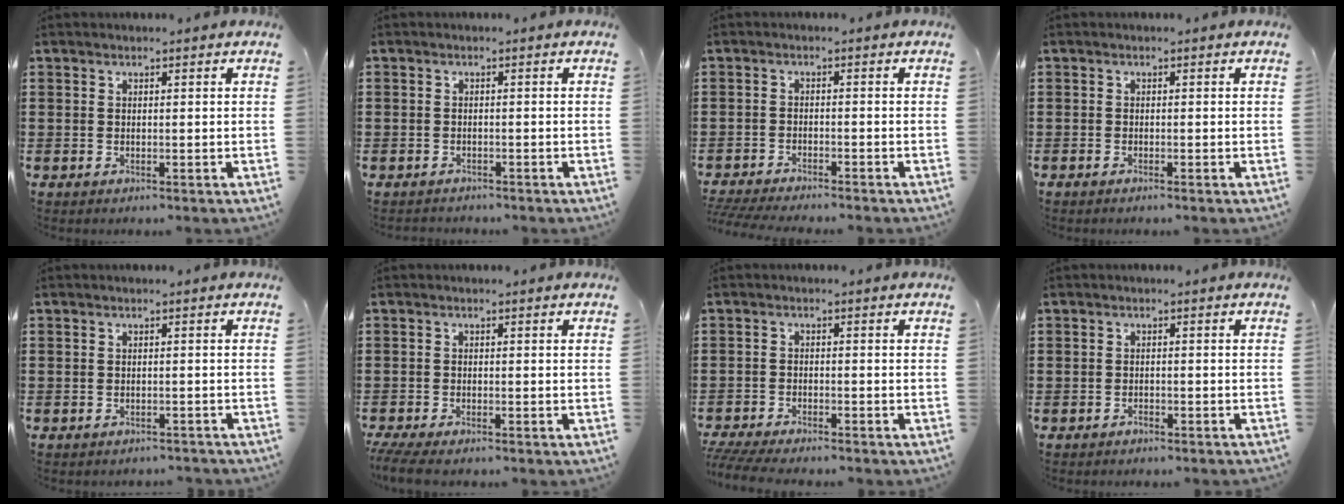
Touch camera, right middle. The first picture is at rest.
{"total": 1.2, "force": [-1.1, 0.4, -0.2], "torque": [-0.001, 0.002, -0.025]}
{"total": 2.9, "force": [-2.8, -0.1, 0.5], "torque": [-0.017, -0.004, -0.060]}
{"total": 0.5, "force": [-0.5, 0.0, 0.2], "torque": [-0.005, -0.002, -0.010]}
{"total": 0.8, "force": [-0.8, 0.1, 0.1], "torque": [-0.005, -0.003, -0.016]}
{"total": 2.0, "force": [-1.7, 0.2, 1.0], "torque": [-0.033, -0.006, -0.037]}
{"total": 3.1, "force": [-2.9, 0.1, 0.9], "torque": [-0.031, -0.008, -0.063]}
{"total": 0.9, "force": [-0.9, 0.2, 0.1], "torque": [-0.004, 0.001, -0.020]}